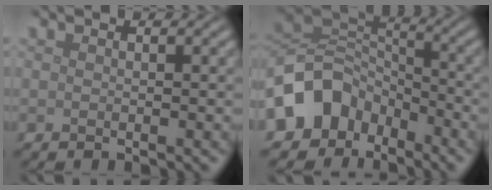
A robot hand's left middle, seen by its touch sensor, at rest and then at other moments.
{"total": 8.2, "force": [-4.6, 6.0, 3.3], "torque": [-0.052, 0.002, -0.102]}